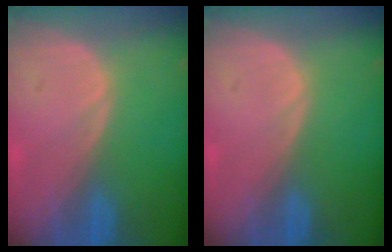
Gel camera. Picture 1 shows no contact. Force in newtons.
{"total": 0.0}